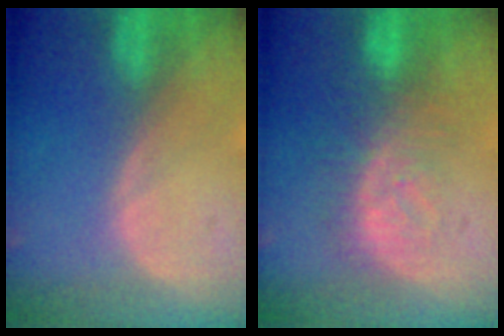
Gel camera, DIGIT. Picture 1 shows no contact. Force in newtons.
{"total": 8.1, "press": 7.5, "slide": 3.2}